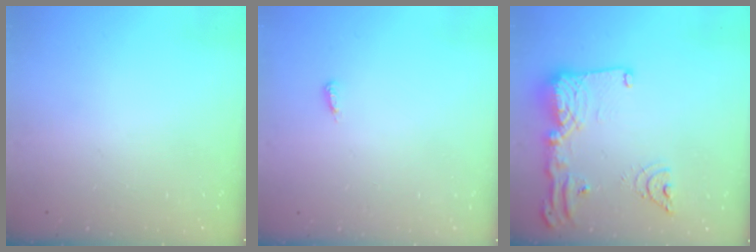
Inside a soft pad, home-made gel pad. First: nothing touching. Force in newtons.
{"total": 3.7, "press": 3.7, "slide": 0.2}
{"total": 18.5, "press": 18.4, "slide": 1.7}